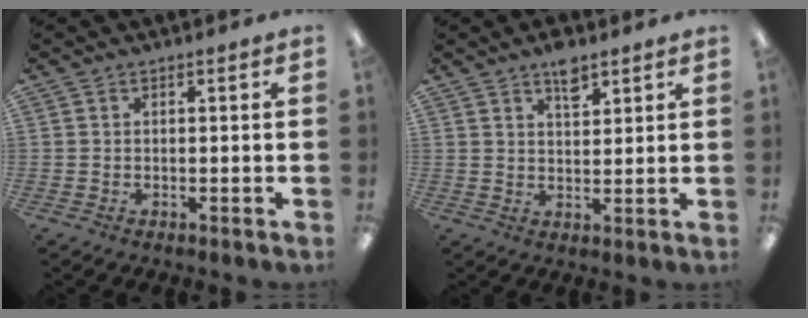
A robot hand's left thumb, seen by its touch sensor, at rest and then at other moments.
{"total": 5.6, "force": [3.9, 2.4, 3.1], "torque": [-0.037, -0.019, 0.065]}